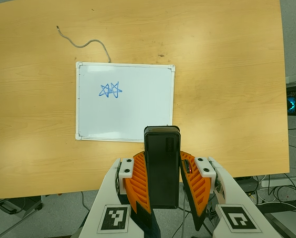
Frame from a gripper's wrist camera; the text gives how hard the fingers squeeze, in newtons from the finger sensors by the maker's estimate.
{"total": 7.8, "left": 6.3, "right": 9.3}